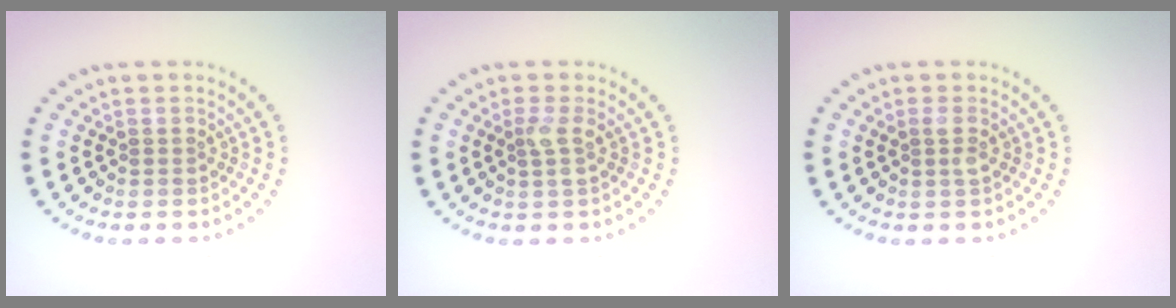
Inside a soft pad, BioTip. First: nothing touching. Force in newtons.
{"total": 1.5, "press": 1.3, "slide": 0.7}
{"total": 0.9, "press": 0.9, "slide": 0.2}